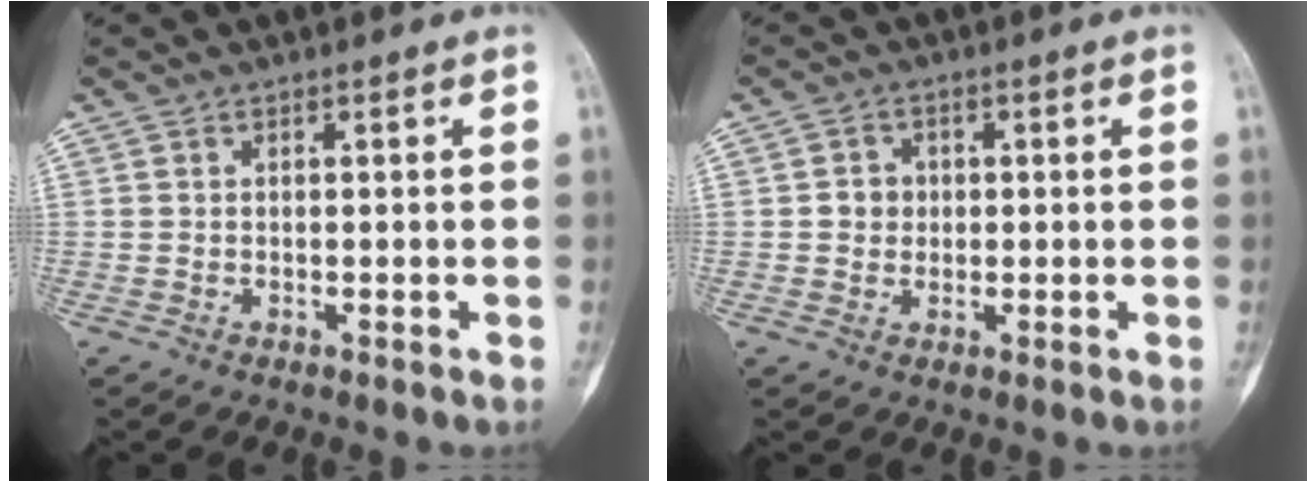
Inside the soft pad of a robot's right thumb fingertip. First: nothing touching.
{"total": 3.2, "force": [0.2, 2.9, 1.1], "torque": [0.003, 0.006, -0.001]}